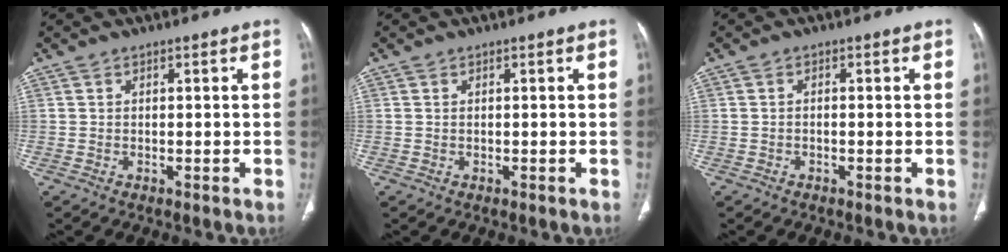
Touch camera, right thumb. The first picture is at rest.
{"total": 0.0}
{"total": 0.5, "force": [-0.2, 0.3, 0.4], "torque": [-0.005, 0.001, -0.008]}